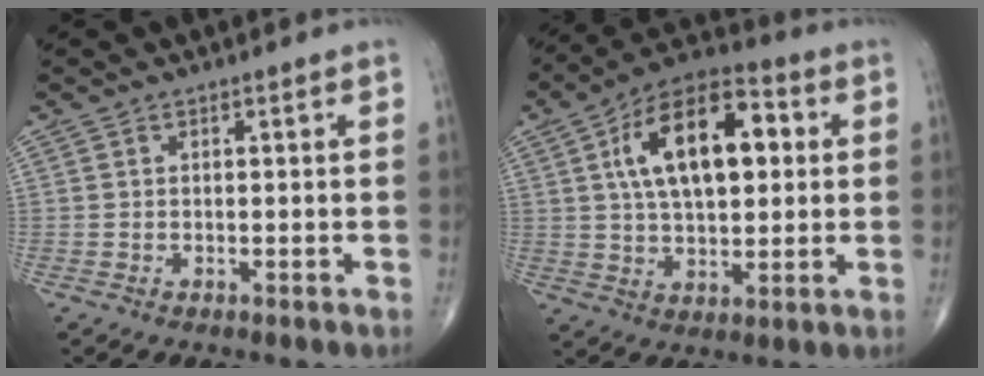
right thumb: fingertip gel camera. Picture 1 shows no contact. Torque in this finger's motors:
{"motor_torque": [-0.15, 0.72, 0.78, 0.16, 0.45]}